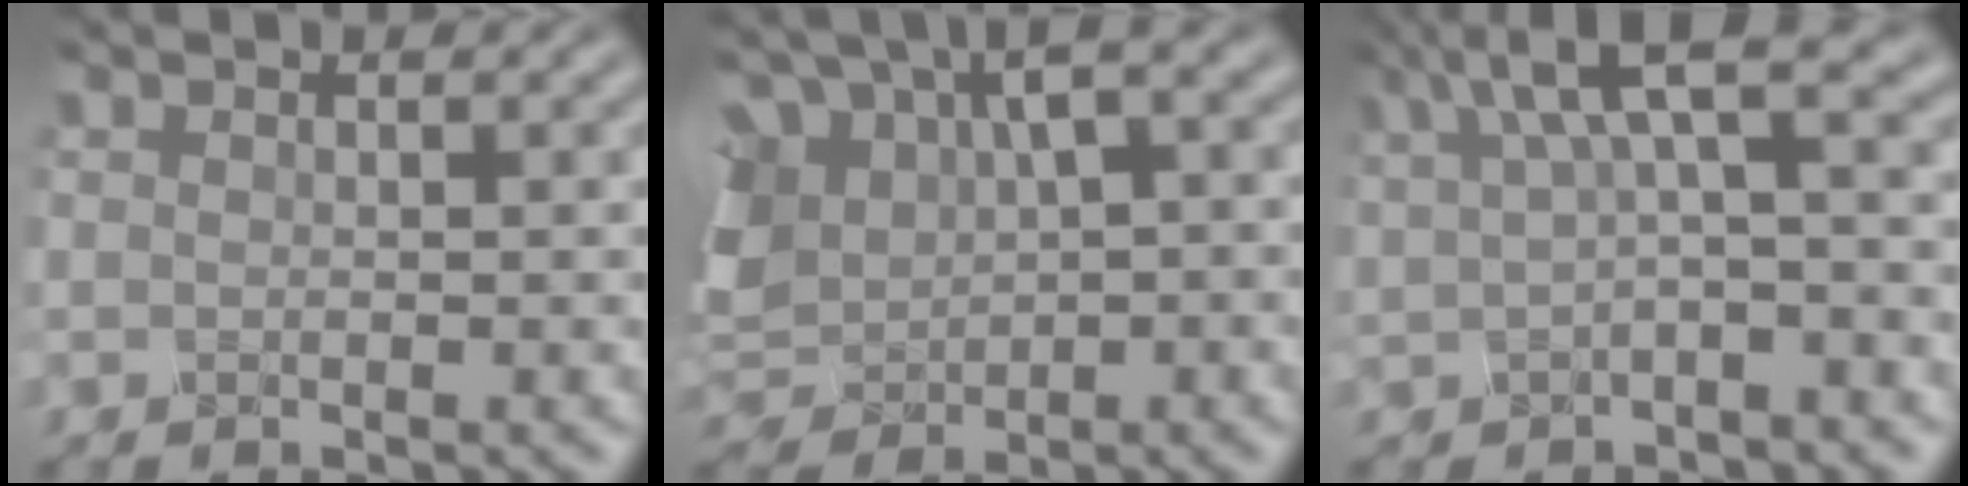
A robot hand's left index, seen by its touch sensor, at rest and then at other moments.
{"total": 9.4, "force": [2.0, 5.8, 7.2], "torque": [-0.174, 0.013, 0.037]}
{"total": 5.6, "force": [2.1, 1.5, 5.0], "torque": [-0.085, 0.021, 0.034]}